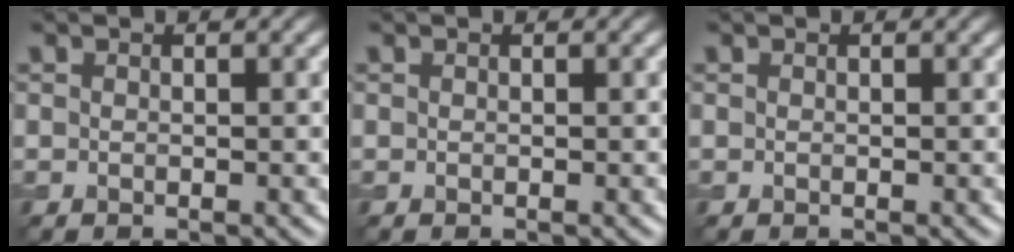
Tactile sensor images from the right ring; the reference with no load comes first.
{"total": 0.0}
{"total": 0.0}